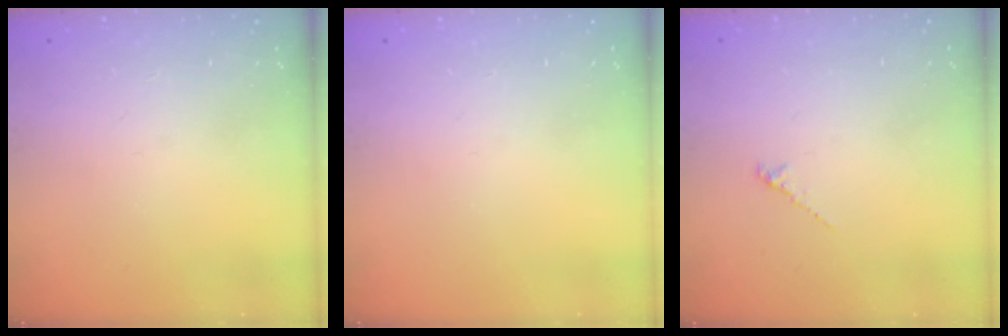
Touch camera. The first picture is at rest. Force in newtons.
{"total": 0.0}
{"total": 1.2, "press": 1.1, "slide": 0.4}